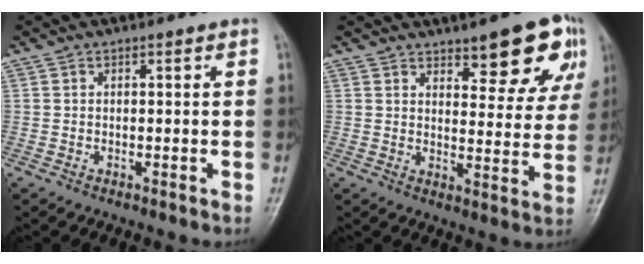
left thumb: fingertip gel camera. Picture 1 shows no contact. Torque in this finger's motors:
{"motor_torque": [0.29, 0.17, 0.22, -0.09, 0.05]}